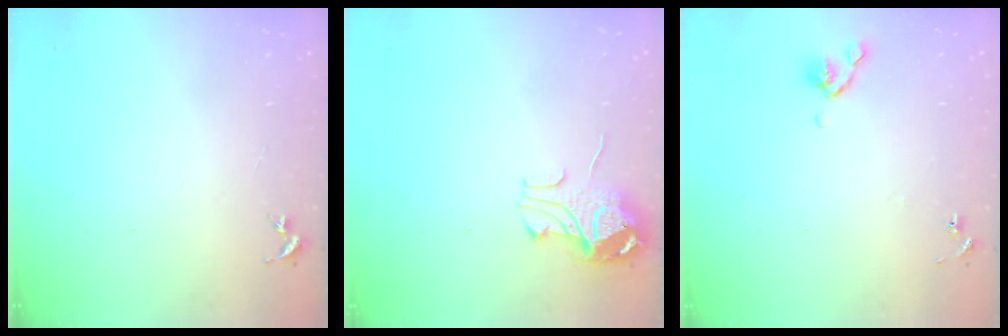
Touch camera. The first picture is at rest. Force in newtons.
{"total": 9.8, "press": 9.8, "slide": 1.2}
{"total": 5.2, "press": 5.1, "slide": 1.0}